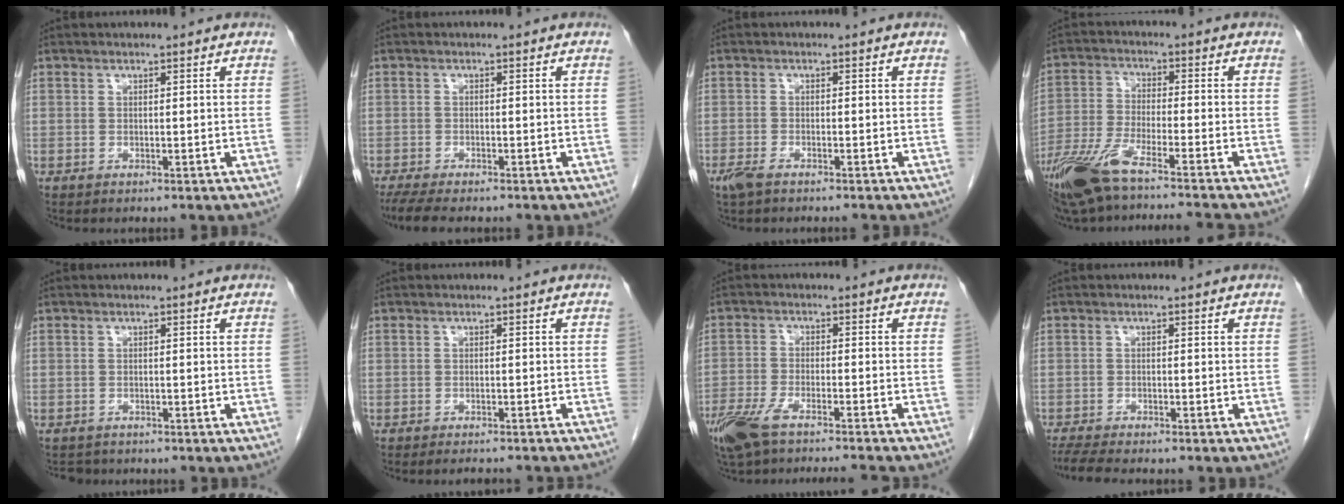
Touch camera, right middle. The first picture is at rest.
{"total": 5.8, "force": [-4.7, 1.1, 3.1], "torque": [-0.058, -0.016, -0.074]}
{"total": 3.1, "force": [-2.4, 0.7, 1.8], "torque": [-0.037, -0.006, -0.040]}
{"total": 13.7, "force": [-10.8, 0.0, 8.4], "torque": [-0.169, -0.030, -0.192]}
{"total": 1.9, "force": [-1.6, 1.0, -0.2], "torque": [-0.003, -0.001, -0.023]}
{"total": 5.5, "force": [-5.0, 0.7, 2.2], "torque": [-0.024, -0.007, -0.059]}
{"total": 11.1, "force": [-9.2, 1.0, 6.2], "torque": [-0.112, -0.017, -0.154]}
{"total": 5.1, "force": [-4.5, 0.3, 2.4], "torque": [-0.049, -0.018, -0.075]}